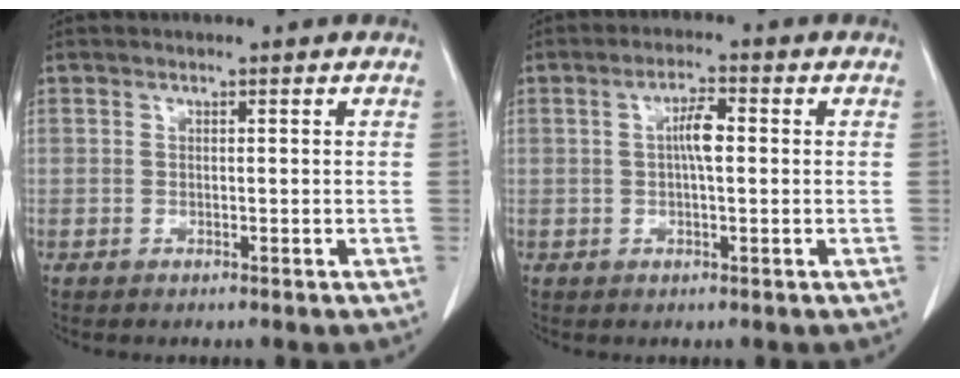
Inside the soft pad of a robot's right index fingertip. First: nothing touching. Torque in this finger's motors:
{"motor_torque": [0.60, 0.09, 0.34, 0.10]}